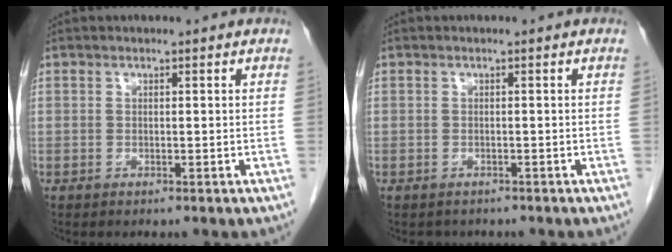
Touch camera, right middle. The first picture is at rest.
{"total": 1.7, "force": [-1.4, 1.0, 0.0], "torque": [-0.005, 0.001, -0.019]}